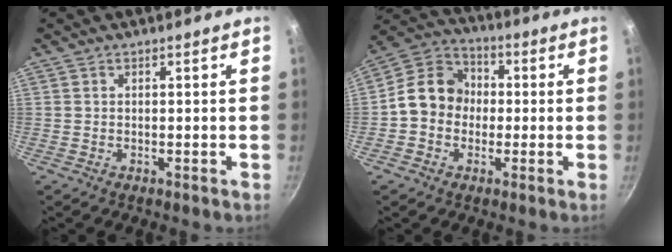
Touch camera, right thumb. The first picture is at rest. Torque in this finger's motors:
{"motor_torque": [0.95, 1.53, 0.69, -0.66, 0.23]}